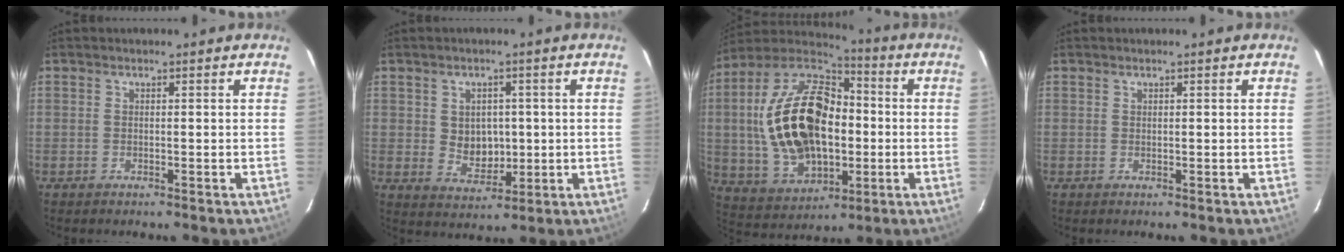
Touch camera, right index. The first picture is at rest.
{"total": 6.4, "force": [0.5, 5.1, 3.8], "torque": [-0.065, 0.002, 0.021]}
{"total": 24.3, "force": [-0.3, 14.7, 19.3], "torque": [-0.407, 0.018, 0.010]}
{"total": 0.0}